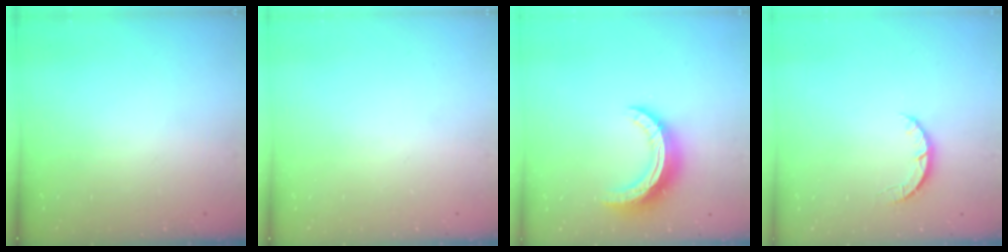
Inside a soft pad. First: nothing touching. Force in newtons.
{"total": 0.0}
{"total": 12.9, "press": 12.9, "slide": 0.3}
{"total": 2.7, "press": 2.7, "slide": 0.4}